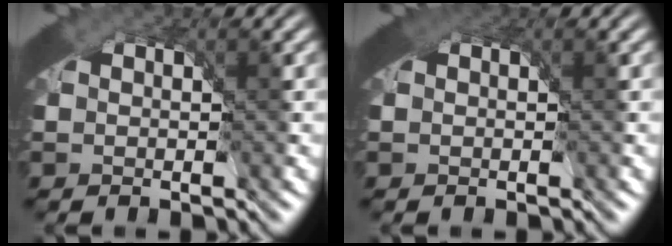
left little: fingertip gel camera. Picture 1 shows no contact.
{"total": 1.0, "force": [0.5, 0.7, 0.5], "torque": [-0.010, -0.001, 0.008]}